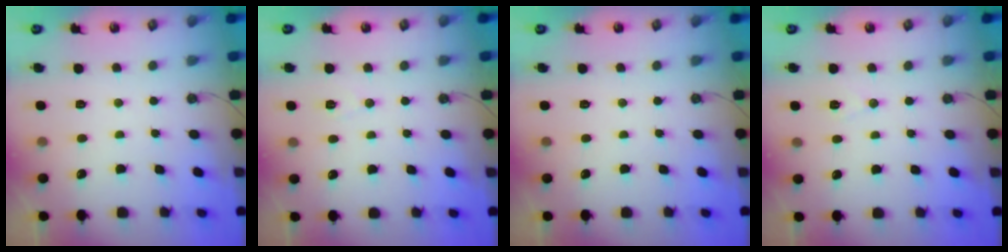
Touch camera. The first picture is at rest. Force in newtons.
{"total": 6.4, "press": 4.7, "slide": 4.4}
{"total": 0.0}
{"total": 6.0, "press": 4.0, "slide": 4.5}